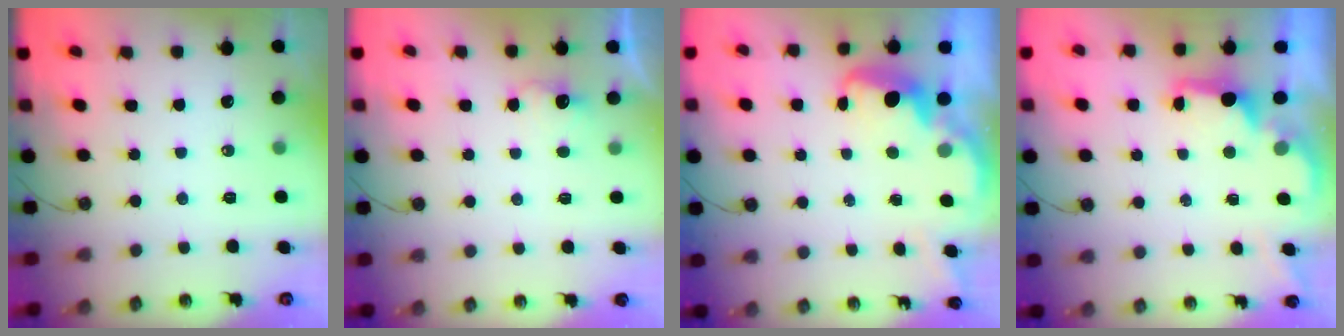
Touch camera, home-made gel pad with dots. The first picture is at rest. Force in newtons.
{"total": 2.6, "press": 2.6, "slide": 0.7}
{"total": 2.6, "press": 2.6, "slide": 0.4}
{"total": 2.1, "press": 1.9, "slide": 0.8}